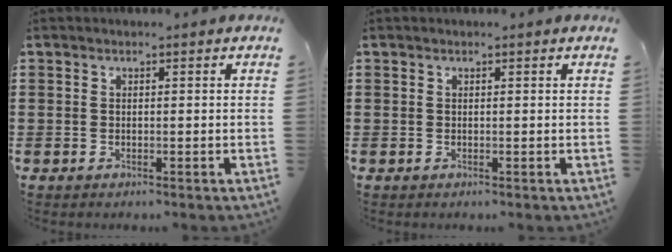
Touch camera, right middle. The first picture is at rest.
{"total": 0.0}